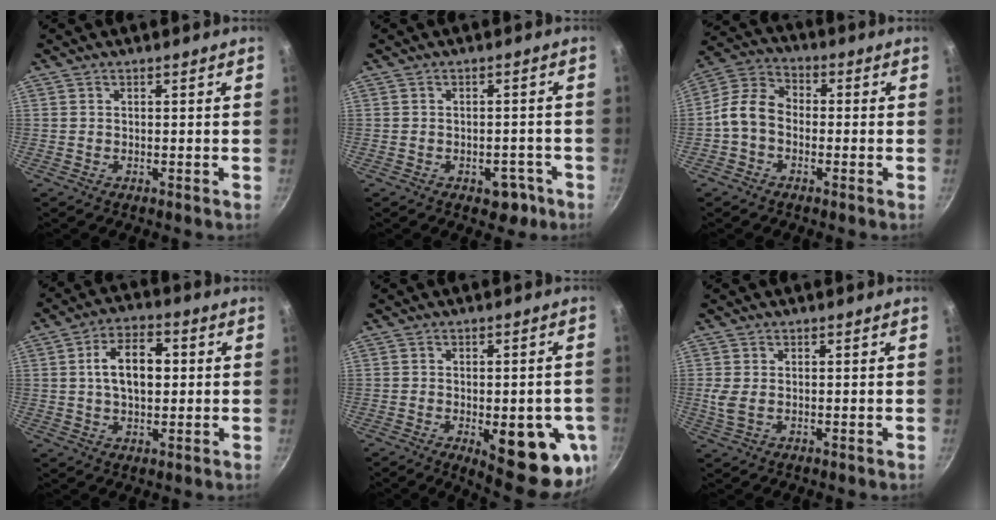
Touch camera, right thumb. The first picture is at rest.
{"total": 3.9, "force": [-2.2, 2.5, 2.0], "torque": [-0.005, 0.017, -0.023]}
{"total": 8.5, "force": [-1.4, 6.4, 5.5], "torque": [-0.096, 0.033, -0.042]}
{"total": 10.1, "force": [1.4, 5.8, 8.2], "torque": [-0.125, 0.012, 0.021]}
{"total": 15.8, "force": [-5.1, 6.3, 13.5], "torque": [-0.128, 0.005, -0.044]}
{"total": 2.7, "force": [0.1, 1.5, 2.2], "torque": [-0.065, -0.002, 0.006]}